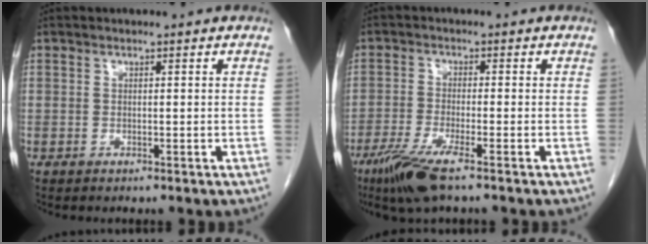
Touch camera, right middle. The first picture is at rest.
{"total": 6.1, "force": [-4.0, 0.7, 4.6], "torque": [-0.093, -0.017, -0.074]}